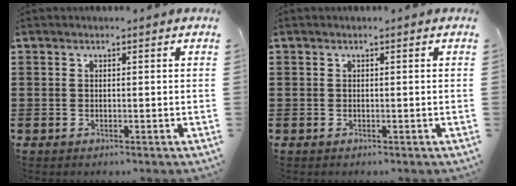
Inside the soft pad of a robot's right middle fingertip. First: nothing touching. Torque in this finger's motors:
{"motor_torque": [0.04, -0.04, 0.00, 0.00]}